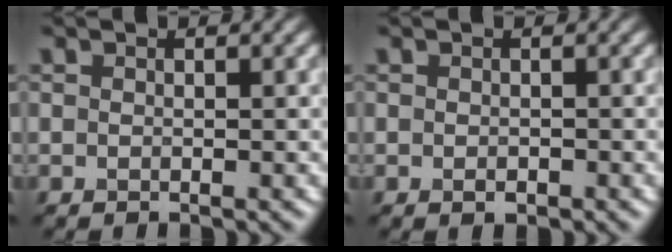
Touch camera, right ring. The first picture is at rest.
{"total": 0.7, "force": [-0.3, 0.4, 0.5], "torque": [-0.008, -0.001, -0.004]}